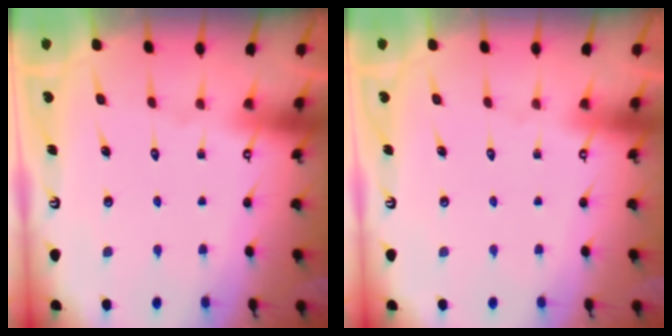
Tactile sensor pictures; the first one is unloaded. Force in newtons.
{"total": 0.0}